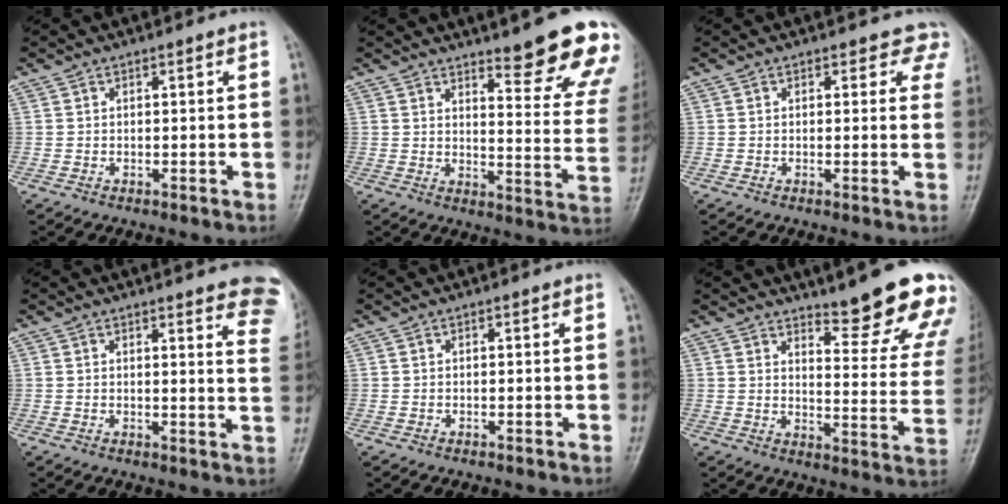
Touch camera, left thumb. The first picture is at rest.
{"total": 16.5, "force": [12.2, 3.1, 10.6], "torque": [-0.098, -0.090, 0.152]}
{"total": 4.1, "force": [3.2, 2.4, 1.0], "torque": [0.027, -0.011, 0.012]}
{"total": 13.4, "force": [10.6, 3.0, 7.6], "torque": [-0.058, -0.051, 0.100]}
{"total": 0.0}
{"total": 18.0, "force": [13.7, 3.8, 10.9], "torque": [-0.104, -0.105, 0.173]}